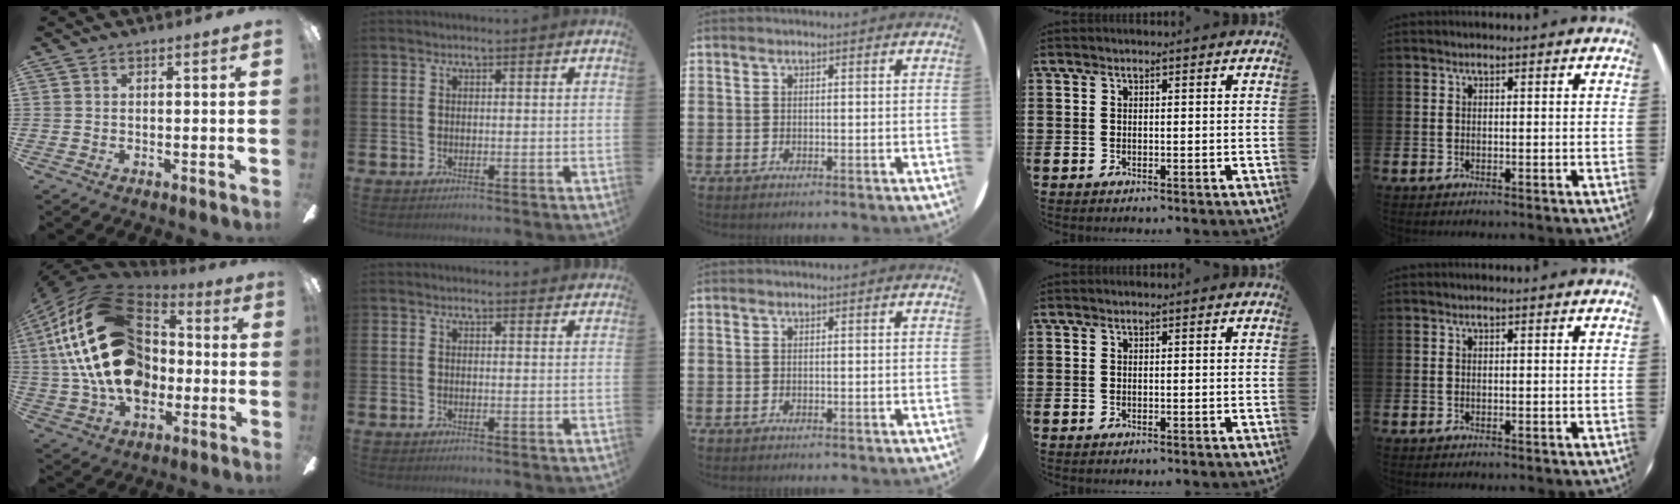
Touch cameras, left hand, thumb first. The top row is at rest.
{"thumb": {"total": 30.6, "force": [3.0, 20.6, 22.5], "torque": [-0.459, 0.019, 0.056]}, "index": {"total": 0.7, "force": [0.7, 0.1, 0.1], "torque": [0.005, -0.001, 0.011]}}